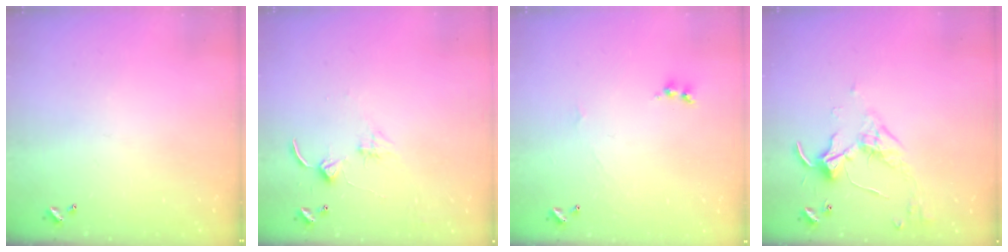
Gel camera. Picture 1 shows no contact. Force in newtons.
{"total": 2.4, "press": 2.3, "slide": 0.4}
{"total": 1.7, "press": 1.6, "slide": 0.6}
{"total": 3.5, "press": 3.4, "slide": 0.7}